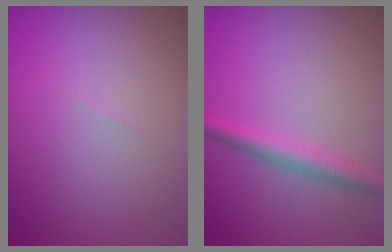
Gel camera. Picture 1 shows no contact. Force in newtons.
{"total": 2.7, "press": 2.7, "slide": 0.1}